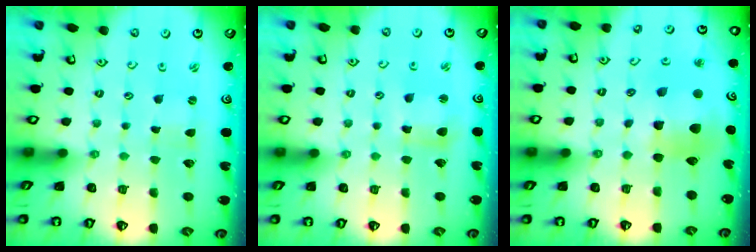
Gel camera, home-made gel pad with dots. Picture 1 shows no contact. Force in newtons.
{"total": 4.7, "press": 4.7, "slide": 0.6}
{"total": 12.9, "press": 12.8, "slide": 1.9}